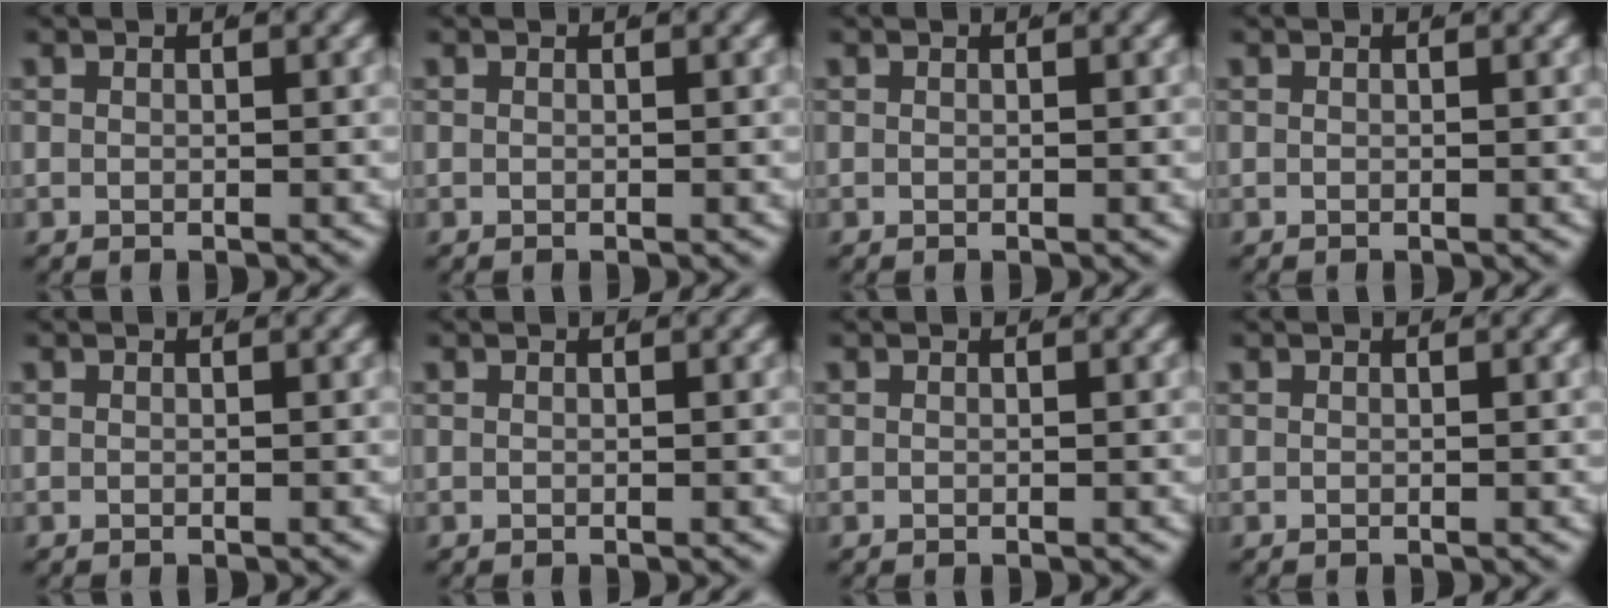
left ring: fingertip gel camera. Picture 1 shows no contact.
{"total": 0.0}
{"total": 0.0}
{"total": 0.0}
{"total": 0.0}
{"total": 0.0}
{"total": 0.0}
{"total": 0.0}